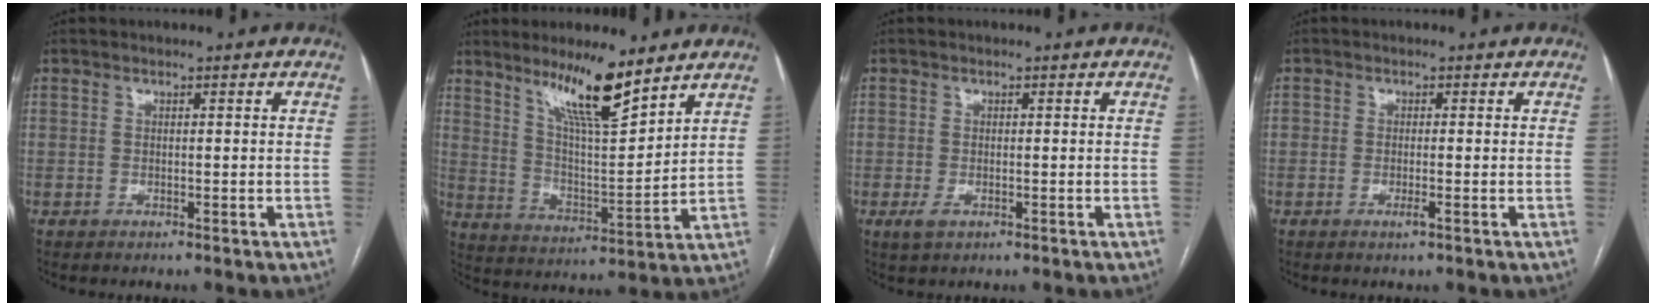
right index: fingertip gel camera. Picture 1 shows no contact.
{"total": 11.7, "force": [8.5, 1.2, 7.9], "torque": [-0.142, -0.013, 0.156]}
{"total": 1.9, "force": [-0.7, 1.2, 1.3], "torque": [-0.023, -0.001, -0.007]}
{"total": 1.6, "force": [-0.7, 0.3, 1.4], "torque": [-0.024, -0.001, -0.011]}